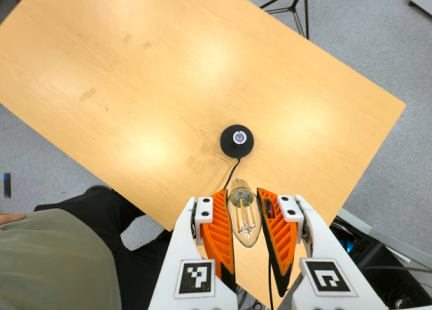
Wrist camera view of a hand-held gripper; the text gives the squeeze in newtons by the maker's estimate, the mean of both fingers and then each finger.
{"total": 19.8, "left": 21.6, "right": 18.0}